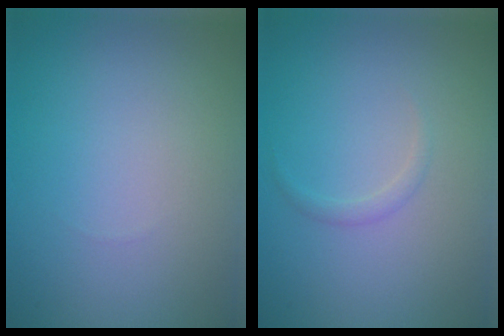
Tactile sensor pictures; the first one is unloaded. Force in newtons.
{"total": 0.7, "press": 0.7, "slide": 0.0}